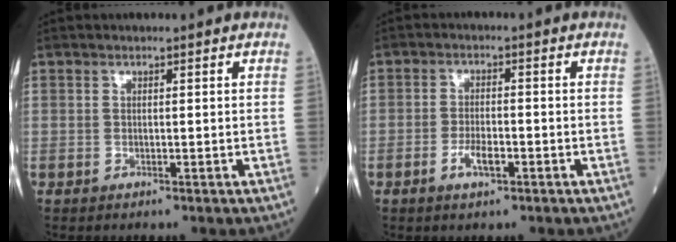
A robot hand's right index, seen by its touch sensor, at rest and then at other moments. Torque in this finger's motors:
{"motor_torque": [0.03, -0.03, 0.03, 0.02]}